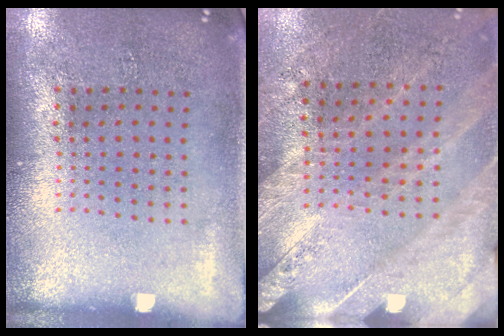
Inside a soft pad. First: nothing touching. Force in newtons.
{"total": 2.4, "press": 2.4, "slide": 0.6}